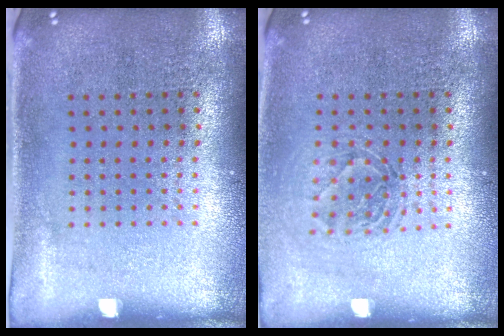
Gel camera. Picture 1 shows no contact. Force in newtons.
{"total": 1.3, "press": 1.2, "slide": 0.6}